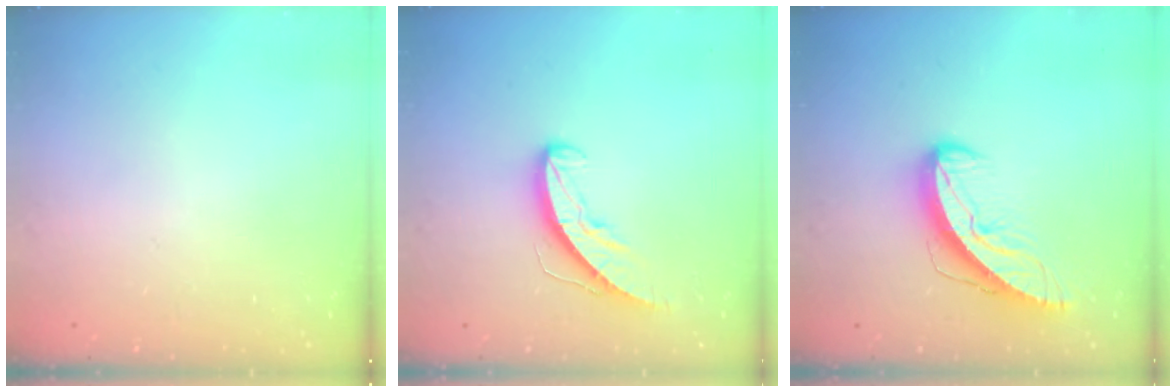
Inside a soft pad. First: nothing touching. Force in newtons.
{"total": 8.5, "press": 8.4, "slide": 0.8}
{"total": 10.0, "press": 10.0, "slide": 1.1}